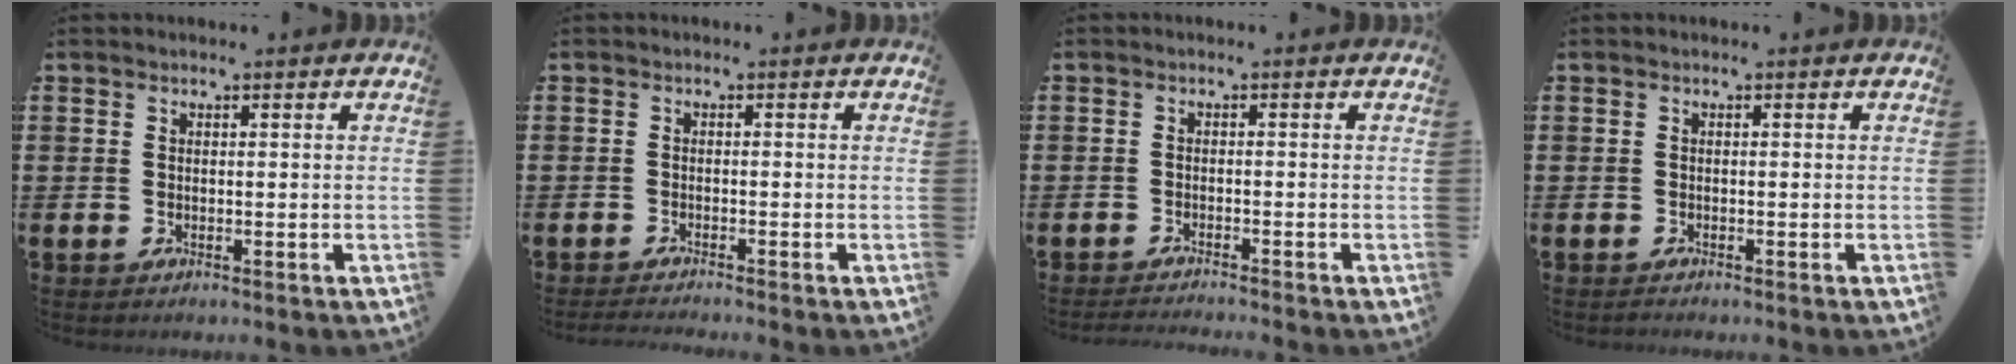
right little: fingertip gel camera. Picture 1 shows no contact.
{"total": 1.1, "force": [-1.0, -0.1, 0.3], "torque": [-0.004, -0.001, -0.020]}
{"total": 1.2, "force": [-1.2, -0.2, 0.2], "torque": [-0.003, 0.000, -0.023]}
{"total": 0.0}